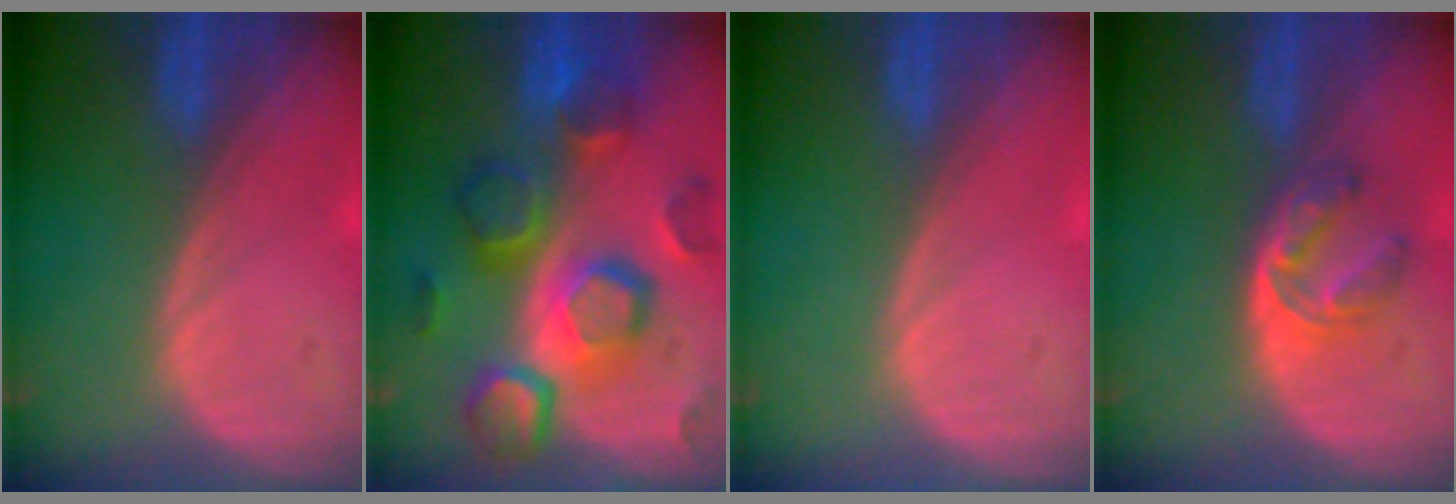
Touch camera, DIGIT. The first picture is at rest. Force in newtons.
{"total": 12.3, "press": 12.2, "slide": 1.2}
{"total": 0.0}
{"total": 5.1, "press": 4.7, "slide": 1.9}